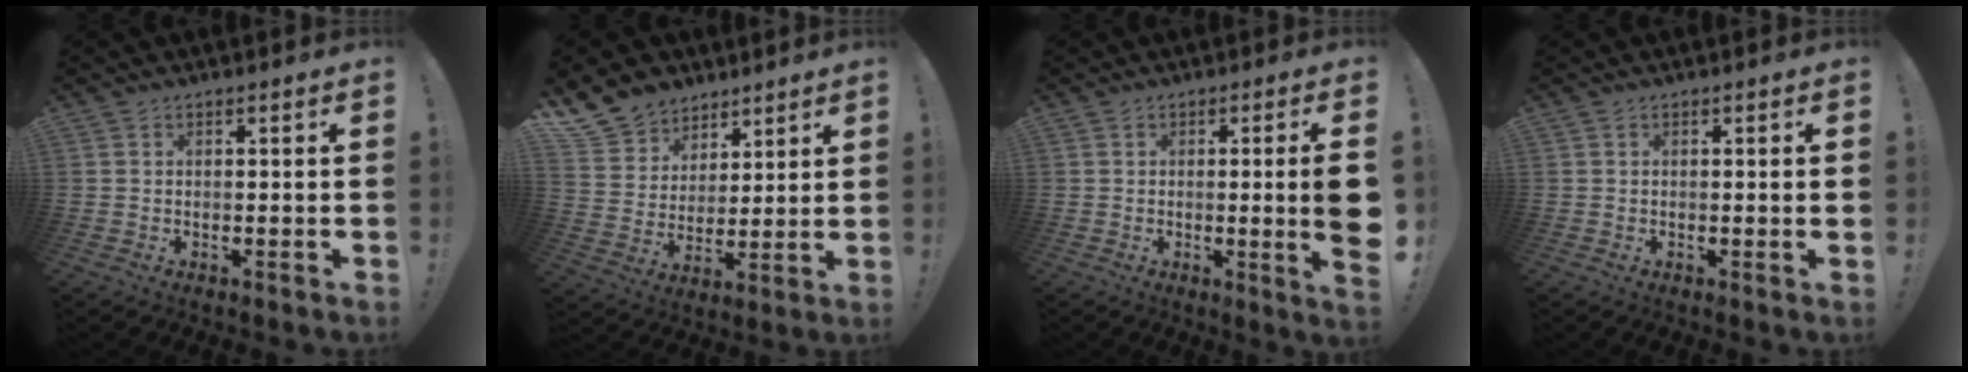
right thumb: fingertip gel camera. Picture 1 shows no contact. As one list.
[{"total": 11.4, "force": [7.9, 8.0, 2.0], "torque": [-0.039, -0.062, 0.159]}, {"total": 8.3, "force": [0.1, -0.5, 8.3], "torque": [-0.130, -0.009, -0.001]}, {"total": 1.2, "force": [0.2, -0.4, 1.1], "torque": [-0.018, -0.001, 0.001]}]